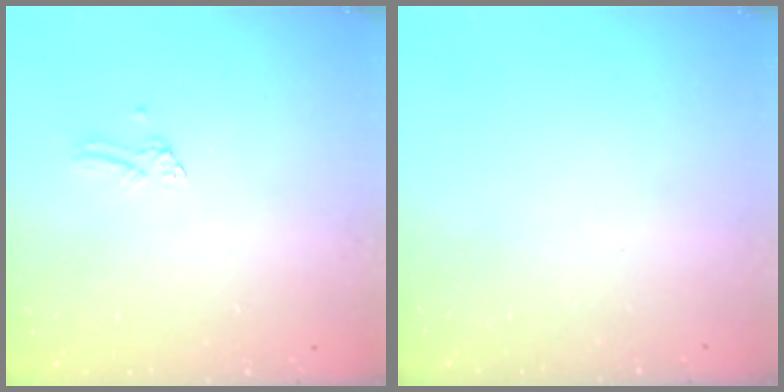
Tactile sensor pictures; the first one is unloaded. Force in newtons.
{"total": 0.0}